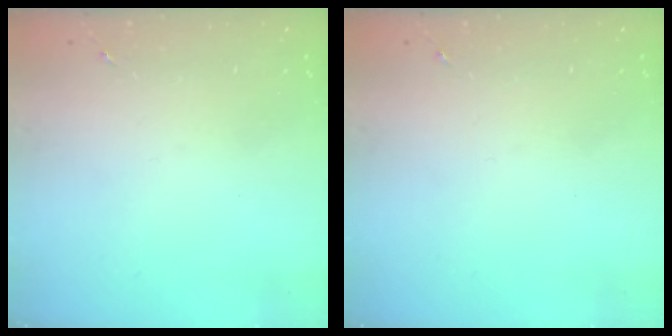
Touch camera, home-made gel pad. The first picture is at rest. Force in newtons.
{"total": 0.0}